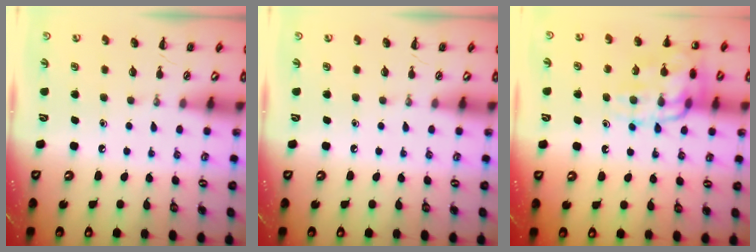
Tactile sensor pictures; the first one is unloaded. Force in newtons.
{"total": 0.0}
{"total": 15.2, "press": 15.1, "slide": 0.5}